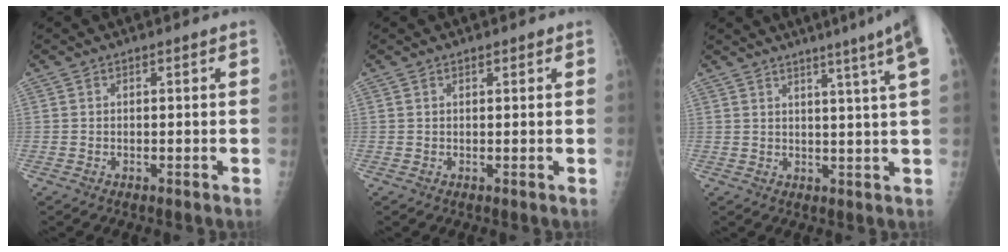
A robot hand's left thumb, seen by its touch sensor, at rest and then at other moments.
{"total": 0.8, "force": [0.6, 0.4, 0.3], "torque": [0.004, -0.005, 0.006]}
{"total": 10.8, "force": [7.0, -1.1, 8.2], "torque": [-0.107, -0.025, 0.073]}